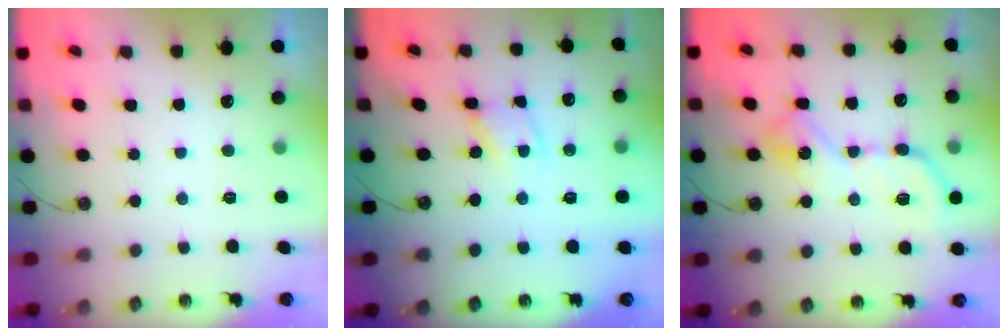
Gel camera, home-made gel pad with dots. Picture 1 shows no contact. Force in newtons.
{"total": 5.2, "press": 5.2, "slide": 0.3}
{"total": 13.3, "press": 13.3, "slide": 0.5}